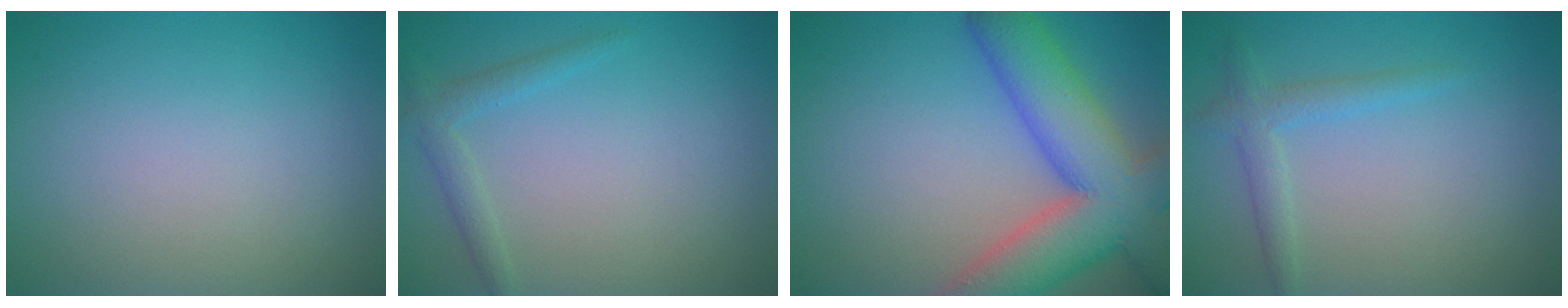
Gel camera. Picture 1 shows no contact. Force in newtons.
{"total": 1.8, "press": 1.7, "slide": 0.1}
{"total": 11.2, "press": 11.2, "slide": 0.8}
{"total": 2.1, "press": 2.1, "slide": 0.1}